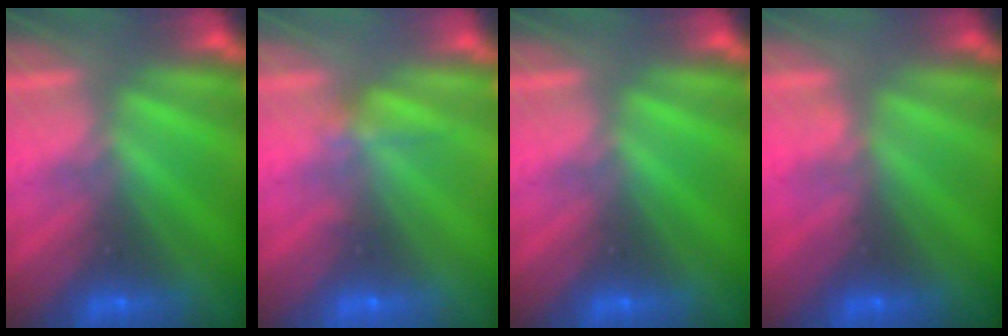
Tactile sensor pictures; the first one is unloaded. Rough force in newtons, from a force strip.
{"total": 2.1}
{"total": 0.0}
{"total": 4.2}